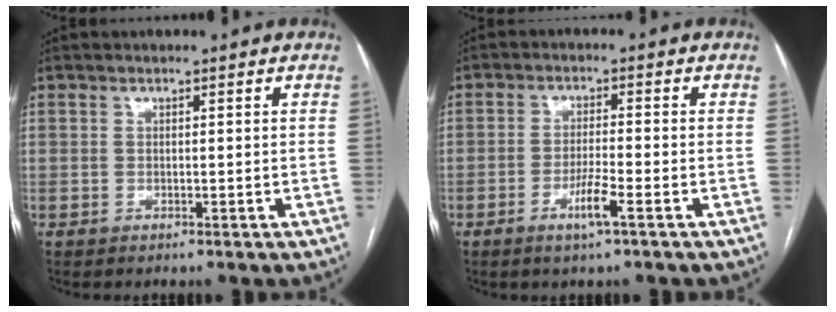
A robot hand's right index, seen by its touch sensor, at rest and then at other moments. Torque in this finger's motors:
{"motor_torque": [0.11, -0.13, 0.09, 0.02]}